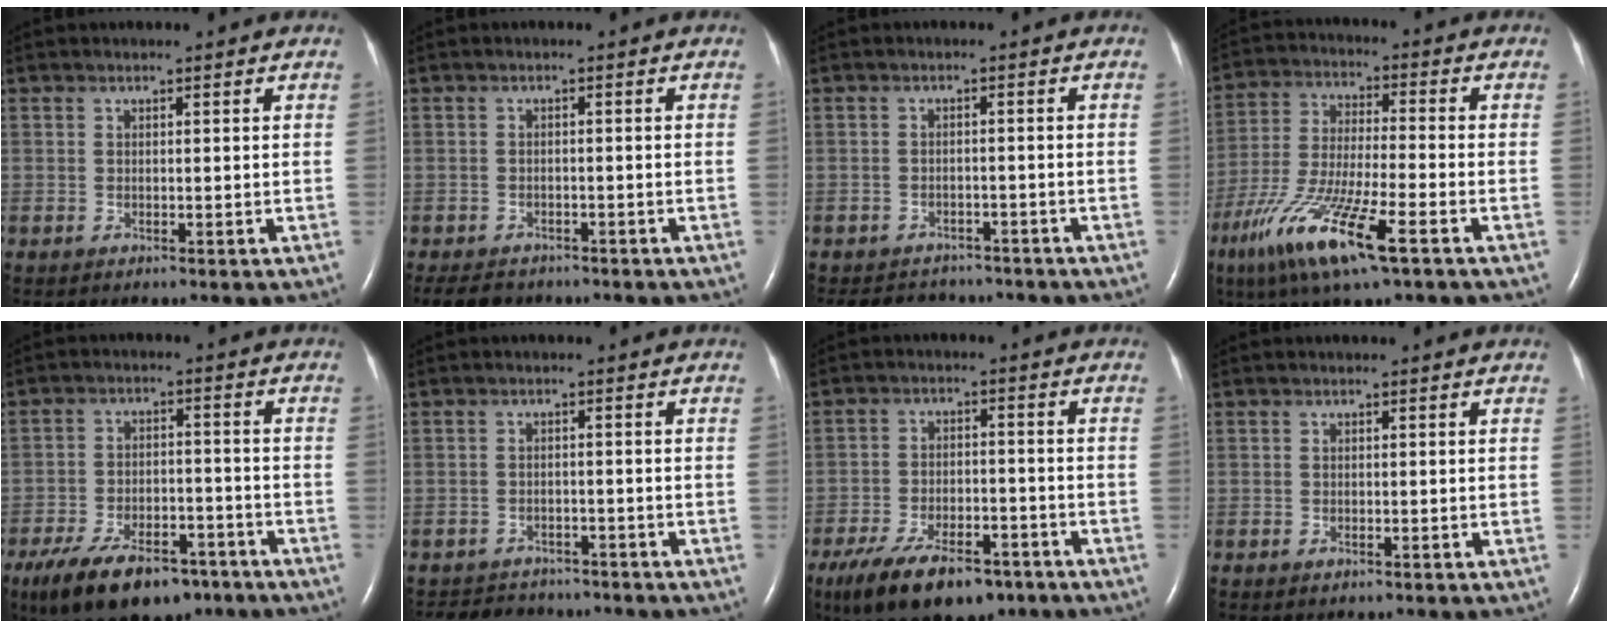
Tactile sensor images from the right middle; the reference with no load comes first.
{"total": 5.5, "force": [-4.5, 2.7, 1.6], "torque": [-0.028, -0.004, -0.062]}
{"total": 8.2, "force": [-7.4, 3.3, 1.4], "torque": [-0.026, 0.001, -0.093]}
{"total": 14.3, "force": [-7.6, 1.6, 12.0], "torque": [-0.251, -0.031, -0.140]}
{"total": 14.2, "force": [-9.8, 6.1, 8.2], "torque": [-0.145, -0.006, -0.158]}
{"total": 6.8, "force": [-6.1, 2.8, 0.8], "torque": [-0.015, -0.001, -0.084]}
{"total": 13.6, "force": [-9.3, 5.6, 8.3], "torque": [-0.149, -0.010, -0.150]}
{"total": 0.6, "force": [-0.3, 0.2, 0.4], "torque": [-0.010, -0.001, -0.002]}